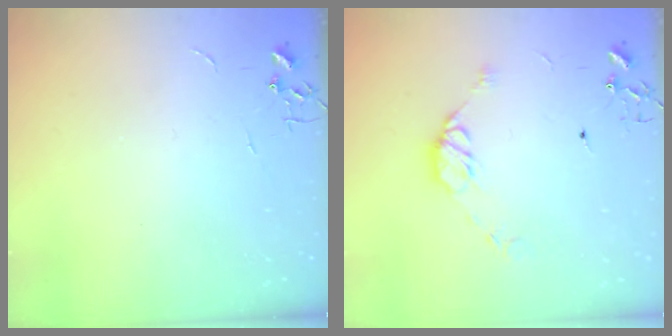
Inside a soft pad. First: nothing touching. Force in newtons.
{"total": 8.5, "press": 8.5, "slide": 0.9}